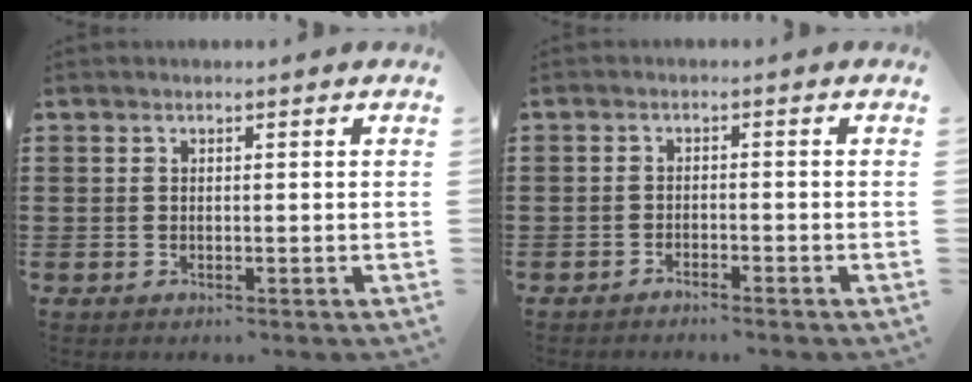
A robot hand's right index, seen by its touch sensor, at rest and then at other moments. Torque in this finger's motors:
{"motor_torque": [-0.06, 0.21, -0.04, -0.02]}